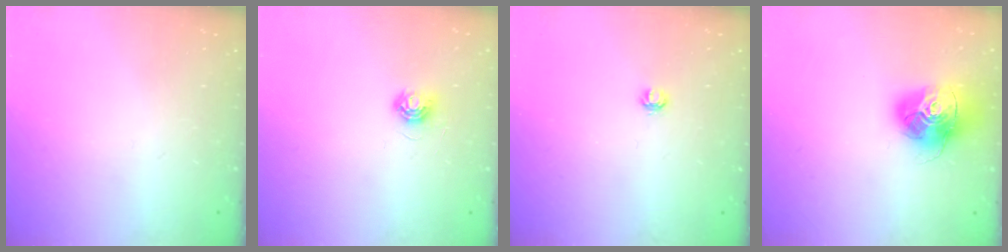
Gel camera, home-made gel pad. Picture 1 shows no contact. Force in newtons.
{"total": 5.4, "press": 5.4, "slide": 0.3}
{"total": 3.6, "press": 3.6, "slide": 0.3}
{"total": 17.2, "press": 17.1, "slide": 2.0}